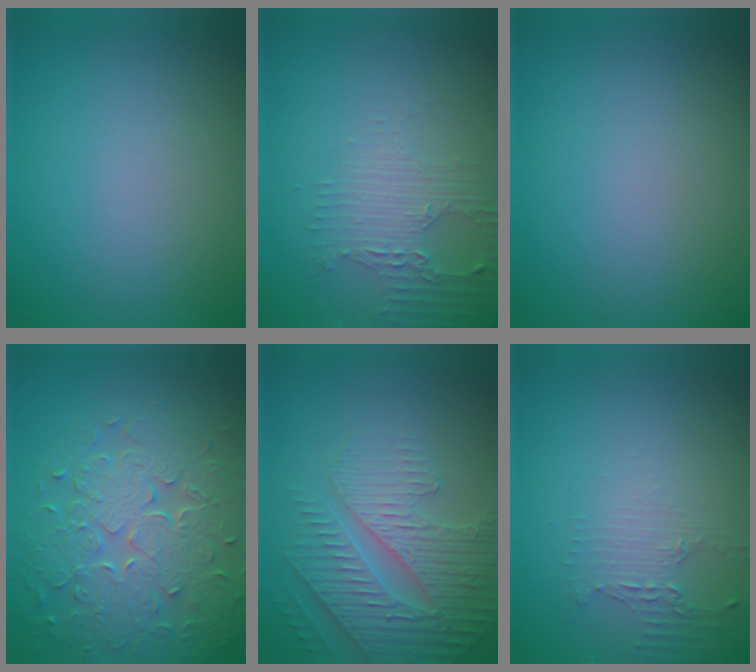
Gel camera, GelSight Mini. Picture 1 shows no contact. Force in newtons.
{"total": 3.0, "press": 2.5, "slide": 1.7}
{"total": 0.0}
{"total": 8.1, "press": 5.9, "slide": 5.6}
{"total": 4.8, "press": 4.4, "slide": 1.9}
{"total": 2.2, "press": 1.5, "slide": 1.5}